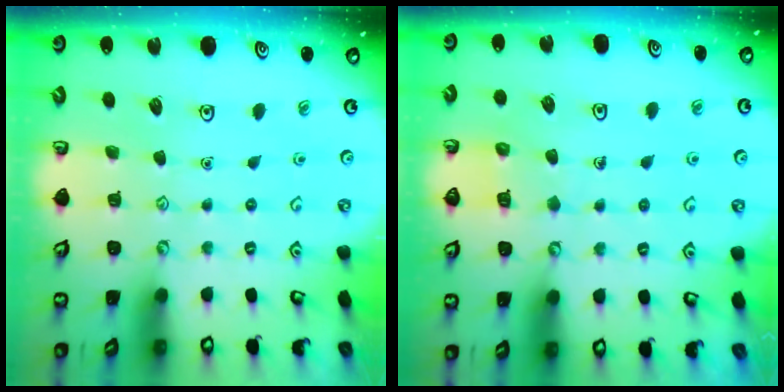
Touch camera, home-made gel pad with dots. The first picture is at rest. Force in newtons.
{"total": 5.3, "press": 5.3, "slide": 0.5}